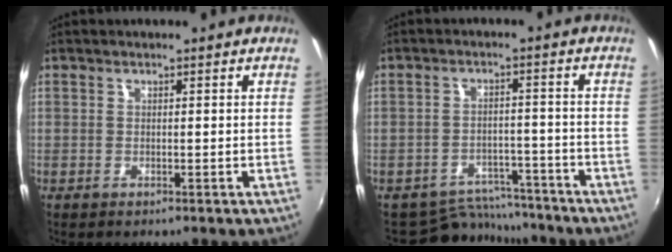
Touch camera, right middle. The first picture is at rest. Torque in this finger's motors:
{"motor_torque": [-0.96, -0.38, -0.43, -0.14]}